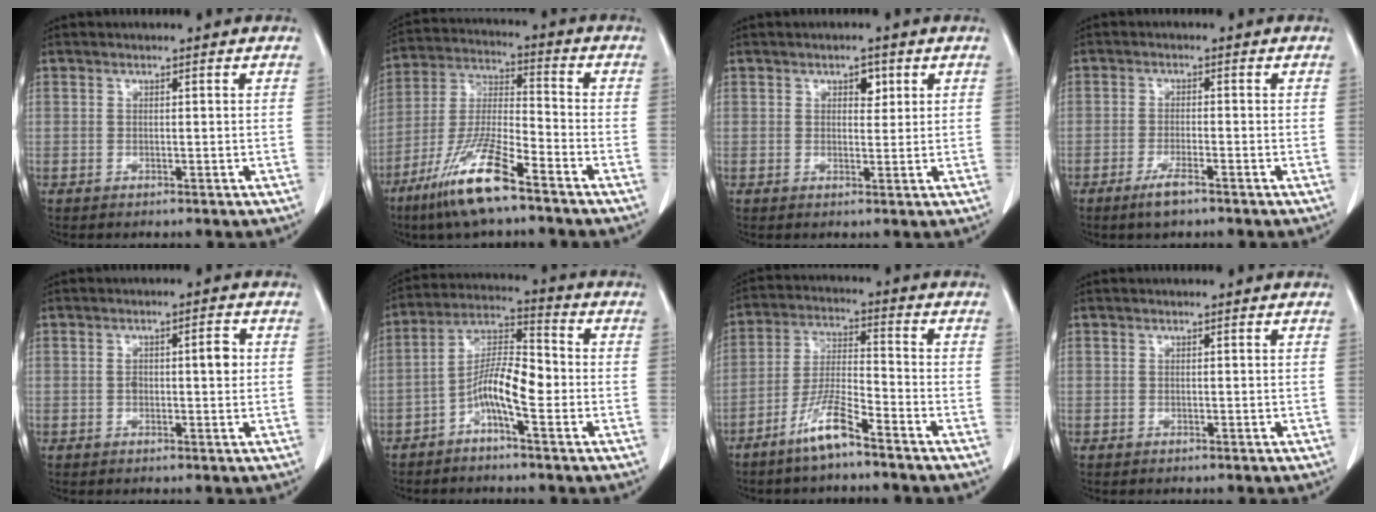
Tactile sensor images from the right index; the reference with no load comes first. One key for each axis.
{"total": 13.4, "fx": -8.6, "fy": 1.3, "fz": 10.2, "tx": -0.216, "ty": -0.031, "tz": -0.167}
{"total": 2.3, "fx": 1.1, "fy": 1.3, "fz": 1.5, "tx": -0.018, "ty": 0.001, "tz": 0.016}
{"total": 3.6, "fx": -2.5, "fy": 0.4, "fz": 2.5, "tx": -0.053, "ty": -0.005, "tz": -0.045}
{"total": 3.9, "fx": 0.4, "fy": 1.3, "fz": 3.6, "tx": -0.063, "ty": 0.012, "tz": 0.008}
{"total": 8.6, "fx": -3.1, "fy": 1.8, "fz": 7.8, "tx": -0.150, "ty": 0.023, "tz": -0.061}
{"total": 8.6, "fx": -6.1, "fy": 0.5, "fz": 6.0, "tx": -0.127, "ty": -0.017, "tz": -0.125}
{"total": 0.0}